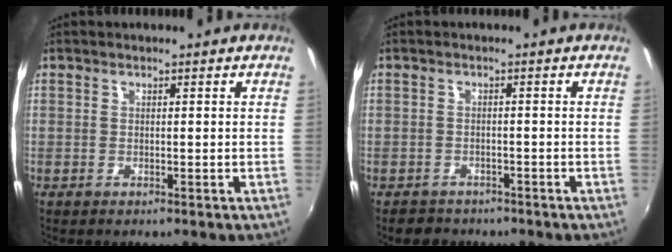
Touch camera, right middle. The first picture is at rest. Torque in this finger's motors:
{"motor_torque": [0.49, -0.65, -0.03, 0.00]}